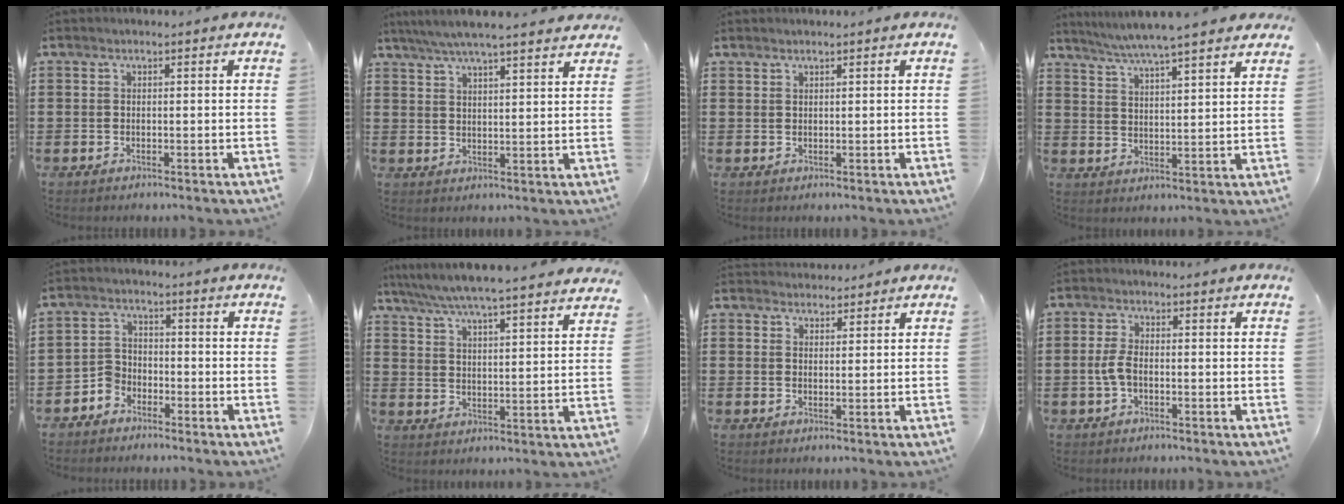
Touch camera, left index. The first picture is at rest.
{"total": 4.9, "force": [4.4, 0.1, 2.2], "torque": [-0.056, -0.016, 0.076]}
{"total": 0.9, "force": [0.8, 0.1, 0.2], "torque": [-0.007, -0.001, 0.017]}
{"total": 5.3, "force": [4.9, -0.6, 2.1], "torque": [-0.058, -0.023, 0.084]}
{"total": 3.3, "force": [-2.8, 1.8, 0.3], "torque": [-0.016, 0.007, -0.059]}
{"total": 5.9, "force": [5.6, -0.6, 1.9], "torque": [-0.062, -0.040, 0.094]}
{"total": 2.4, "force": [2.3, 0.6, -0.2], "torque": [0.007, -0.004, 0.043]}
{"total": 3.3, "force": [-0.7, 1.5, 2.9], "torque": [-0.076, -0.002, -0.019]}